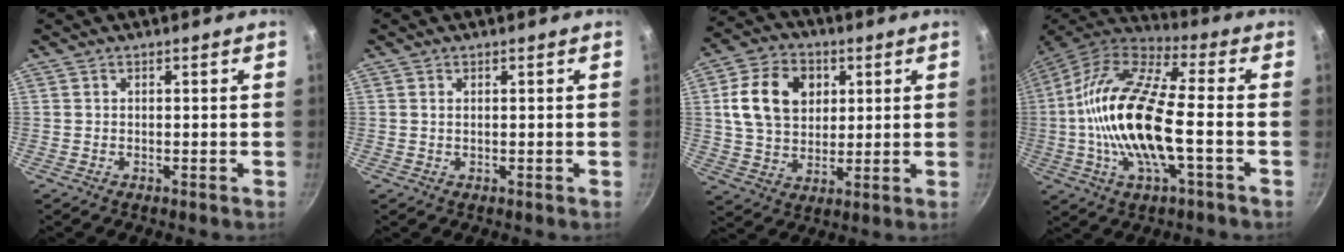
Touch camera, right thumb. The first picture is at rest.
{"total": 0.6, "force": [0.2, 0.3, 0.5], "torque": [-0.009, 0.000, 0.003]}
{"total": 14.2, "force": [3.6, 10.7, 8.6], "torque": [-0.135, 0.002, 0.058]}
{"total": 20.6, "force": [-2.6, 7.5, 19.0], "torque": [-0.377, 0.028, -0.065]}